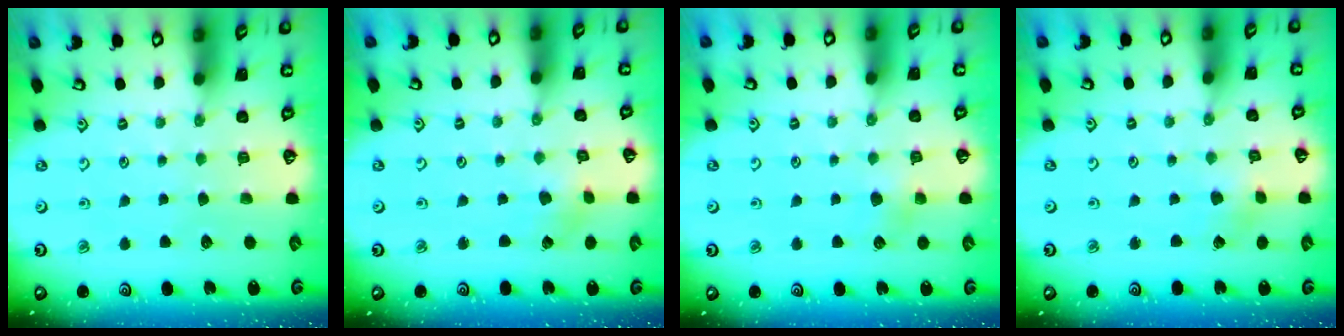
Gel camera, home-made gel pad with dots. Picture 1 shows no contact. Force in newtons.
{"total": 1.6, "press": 1.6, "slide": 0.2}
{"total": 5.6, "press": 5.6, "slide": 0.4}
{"total": 1.5, "press": 1.5, "slide": 0.2}